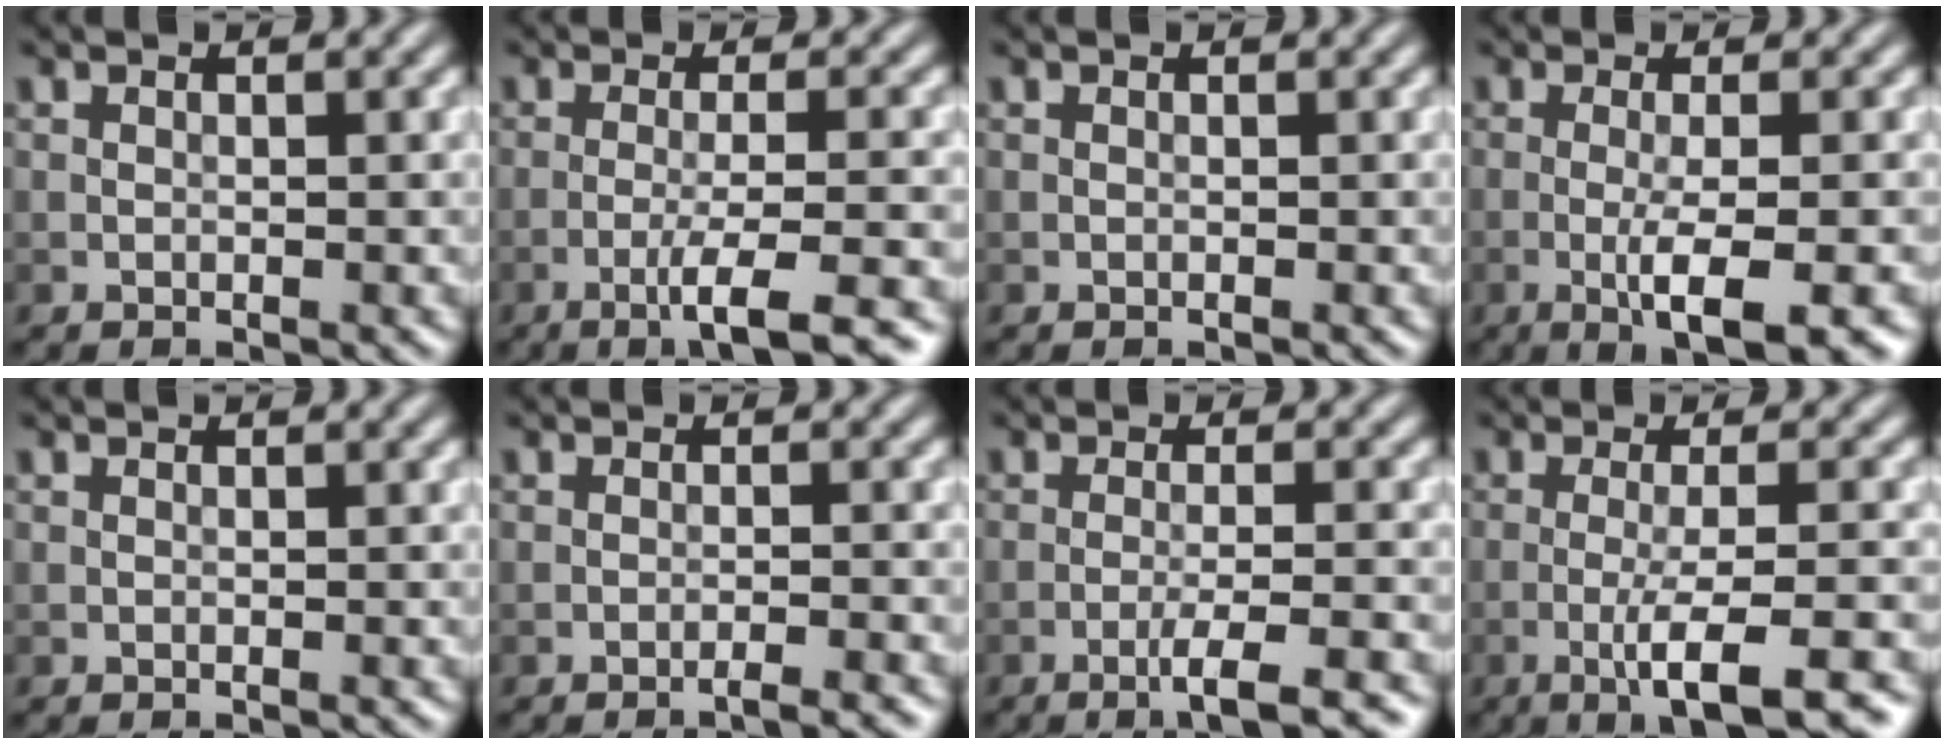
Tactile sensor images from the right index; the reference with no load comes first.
{"total": 5.2, "force": [-2.9, 0.6, 4.3], "torque": [-0.064, 0.005, -0.052]}
{"total": 0.0}
{"total": 4.9, "force": [-1.7, 0.8, 4.5], "torque": [-0.076, -0.001, -0.033]}
{"total": 0.0}
{"total": 2.2, "force": [-1.5, 0.3, 1.6], "torque": [-0.016, 0.008, -0.031]}
{"total": 4.1, "force": [-2.3, 0.5, 3.4], "torque": [-0.049, 0.006, -0.045]}
{"total": 6.3, "force": [-3.0, 0.9, 5.5], "torque": [-0.084, 0.005, -0.053]}